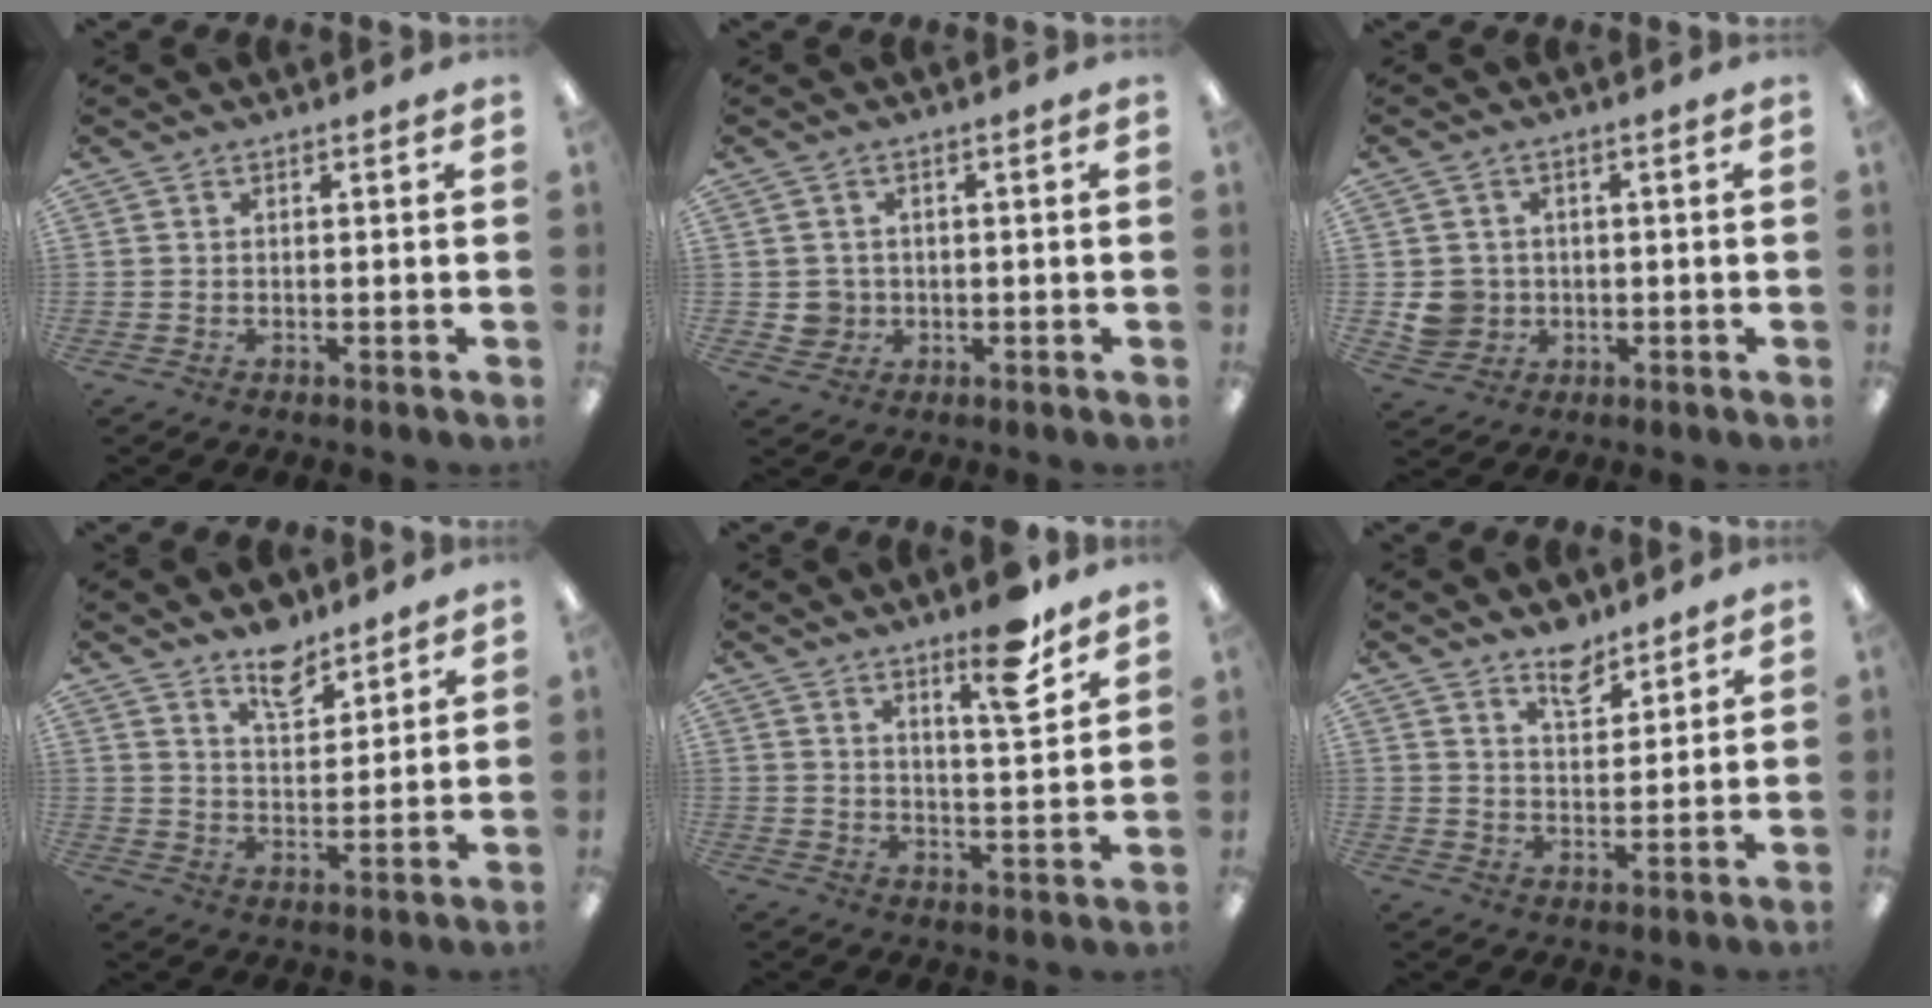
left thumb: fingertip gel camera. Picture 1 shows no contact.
{"total": 3.5, "force": [0.1, 3.5, 0.4], "torque": [-0.006, 0.003, 0.002]}
{"total": 5.6, "force": [-0.1, 5.4, 1.3], "torque": [-0.025, 0.007, 0.002]}
{"total": 8.4, "force": [6.9, 3.7, 3.2], "torque": [-0.035, -0.044, 0.120]}
{"total": 10.7, "force": [7.5, 2.0, 7.3], "torque": [-0.104, -0.045, 0.118]}
{"total": 7.2, "force": [5.8, 3.4, 2.6], "torque": [-0.027, -0.035, 0.102]}